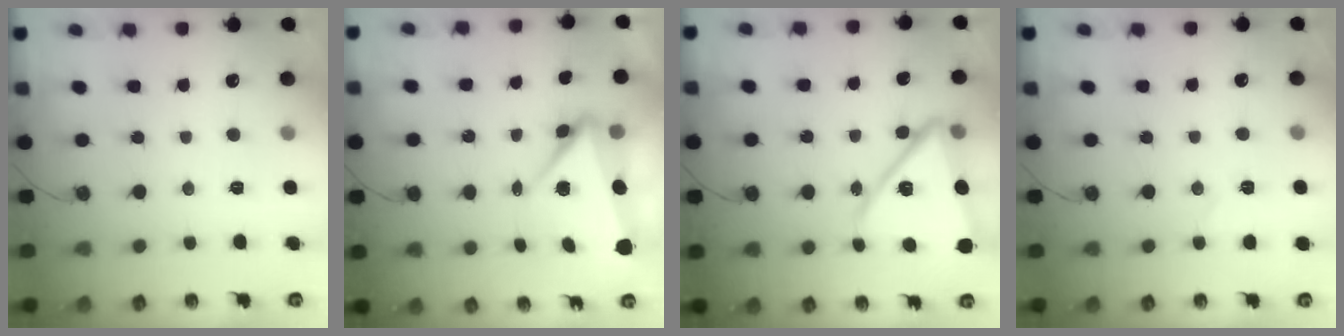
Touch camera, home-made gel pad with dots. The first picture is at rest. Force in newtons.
{"total": 6.2, "press": 5.9, "slide": 1.6}
{"total": 15.4, "press": 15.3, "slide": 1.3}
{"total": 5.8, "press": 5.2, "slide": 2.5}